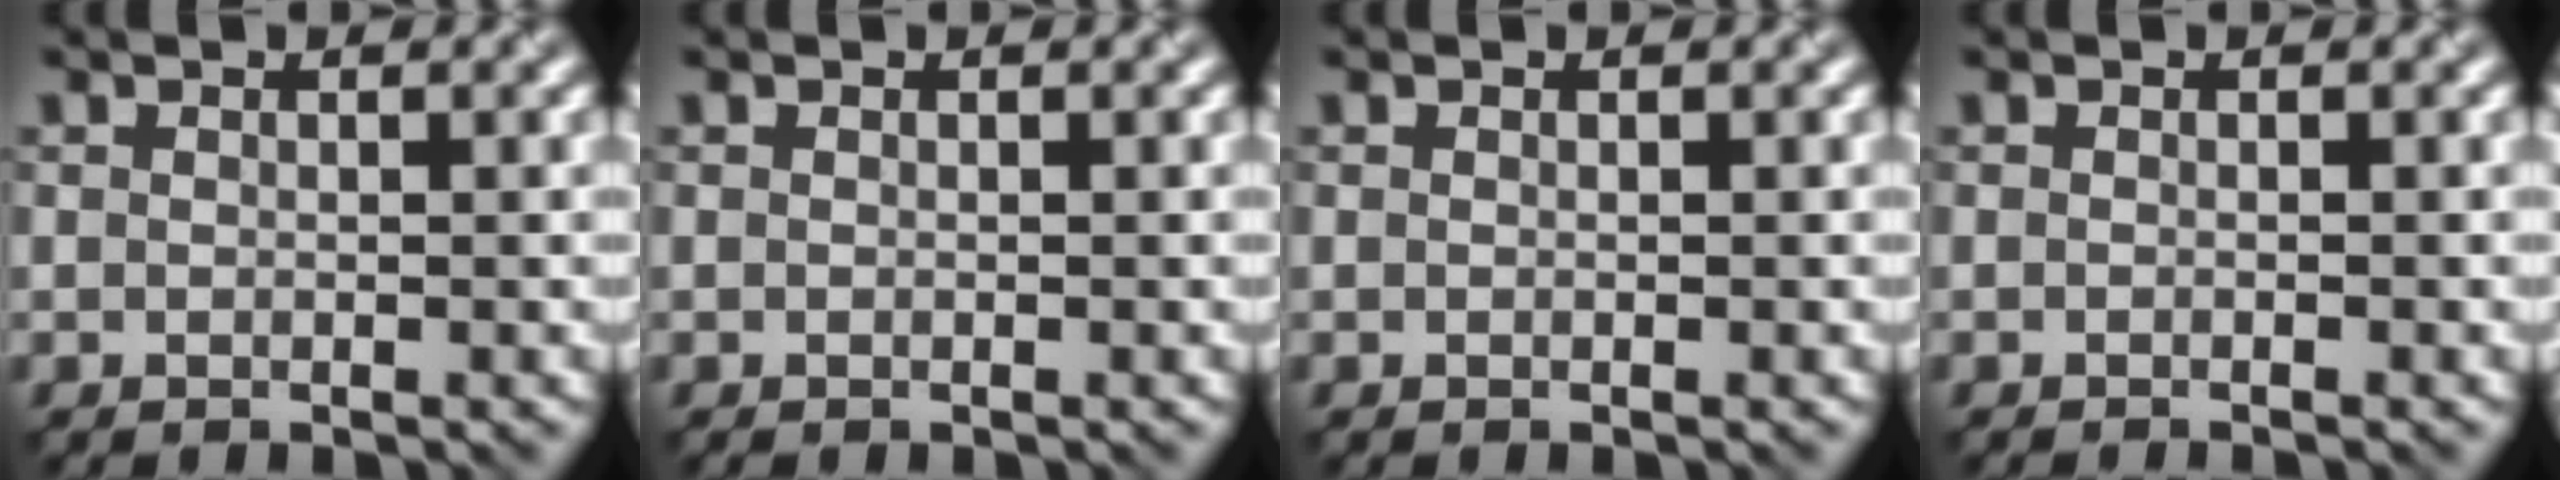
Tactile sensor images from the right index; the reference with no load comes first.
{"total": 0.0}
{"total": 0.0}
{"total": 0.7, "force": [-0.6, 0.2, 0.4], "torque": [0.002, -0.002, -0.011]}